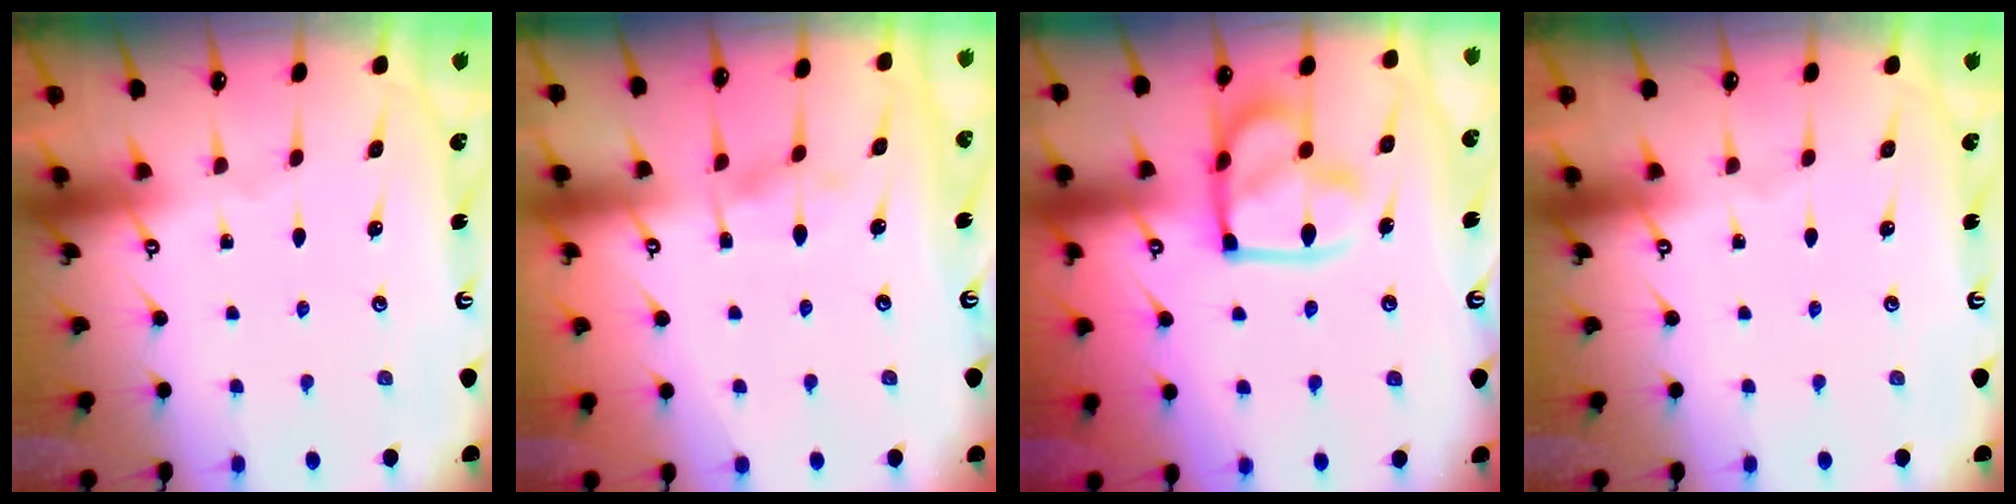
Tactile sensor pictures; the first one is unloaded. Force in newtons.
{"total": 4.8, "press": 4.8, "slide": 0.1}
{"total": 14.9, "press": 14.8, "slide": 1.6}
{"total": 0.0}